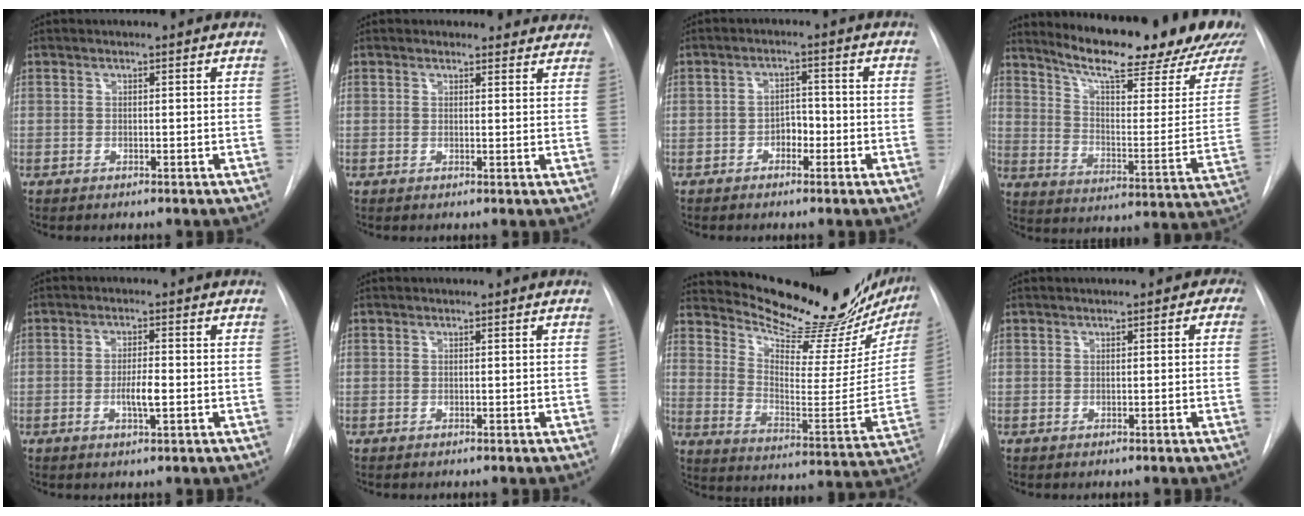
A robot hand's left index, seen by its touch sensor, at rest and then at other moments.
{"total": 5.8, "force": [5.3, 2.3, -0.1], "torque": [0.032, -0.007, 0.033]}
{"total": 2.9, "force": [-1.7, 1.7, 1.7], "torque": [-0.021, 0.004, -0.030]}
{"total": 24.7, "force": [21.1, 2.8, 12.6], "torque": [-0.191, -0.086, 0.274]}
{"total": 3.5, "force": [-1.2, 0.5, 3.2], "torque": [-0.059, -0.007, -0.019]}
{"total": 0.0}
{"total": 25.6, "force": [22.6, 4.0, 11.4], "torque": [-0.178, -0.098, 0.301]}
{"total": 1.6, "force": [0.2, 1.1, 1.1], "torque": [-0.003, 0.004, -0.004]}